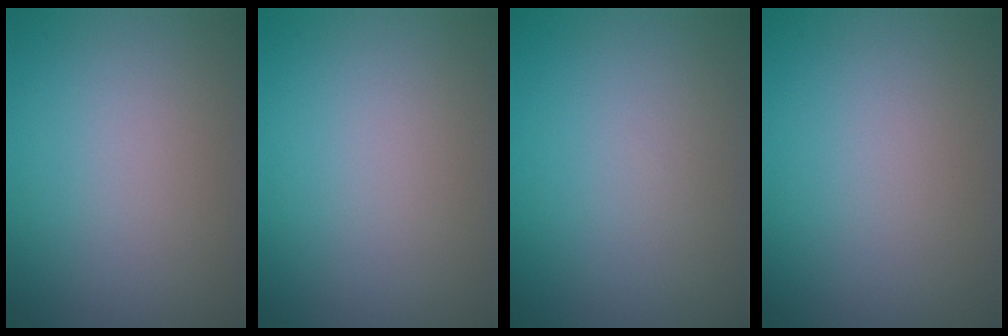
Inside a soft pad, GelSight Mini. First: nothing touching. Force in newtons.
{"total": 0.0}
{"total": 0.0}
{"total": 0.0}